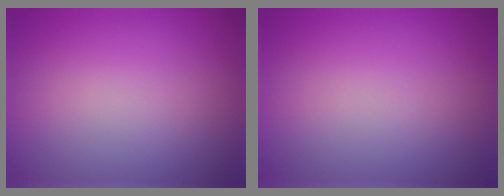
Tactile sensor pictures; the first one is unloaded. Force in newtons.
{"total": 0.0}